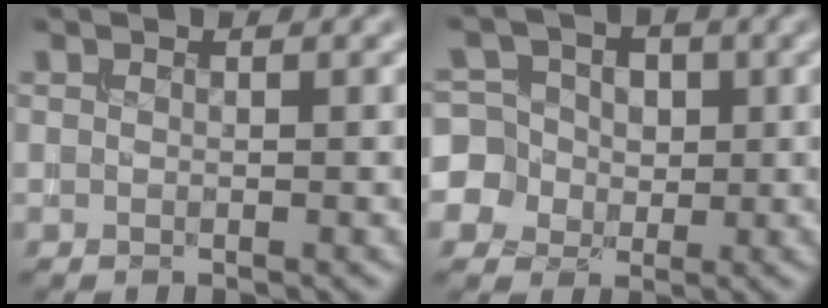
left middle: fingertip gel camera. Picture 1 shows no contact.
{"total": 7.7, "force": [0.7, 7.3, 2.3], "torque": [-0.057, 0.046, -0.002]}